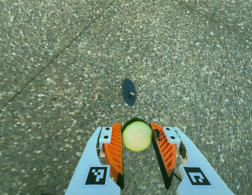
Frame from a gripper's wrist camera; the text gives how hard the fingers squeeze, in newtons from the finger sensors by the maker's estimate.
{"total": 8.1, "left": 8.0, "right": 8.3}